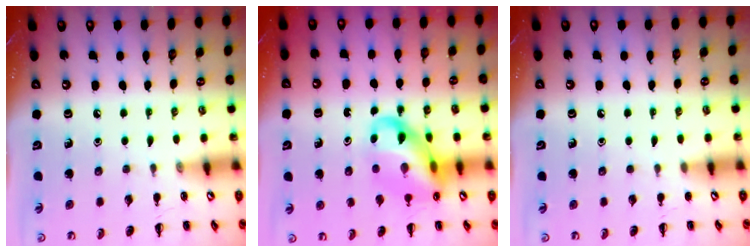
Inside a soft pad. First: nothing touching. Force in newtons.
{"total": 14.6, "press": 14.2, "slide": 3.4}
{"total": 1.9, "press": 1.9, "slide": 0.4}